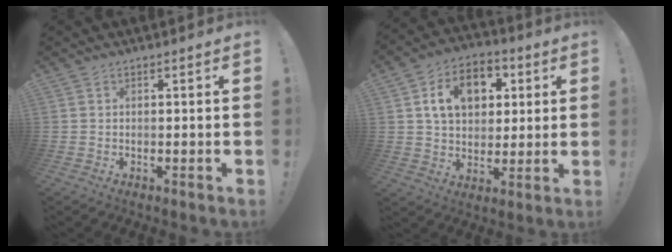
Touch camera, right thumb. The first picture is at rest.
{"total": 14.2, "force": [5.0, 10.1, 8.5], "torque": [-0.126, -0.008, 0.095]}